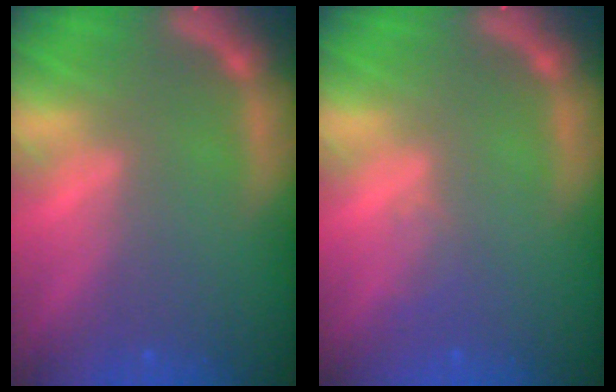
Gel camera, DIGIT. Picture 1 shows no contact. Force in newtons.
{"total": 1.0}